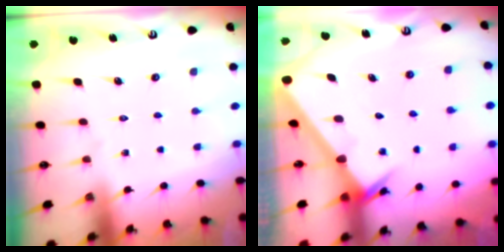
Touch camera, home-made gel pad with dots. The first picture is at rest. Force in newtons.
{"total": 2.6, "press": 2.6, "slide": 0.2}